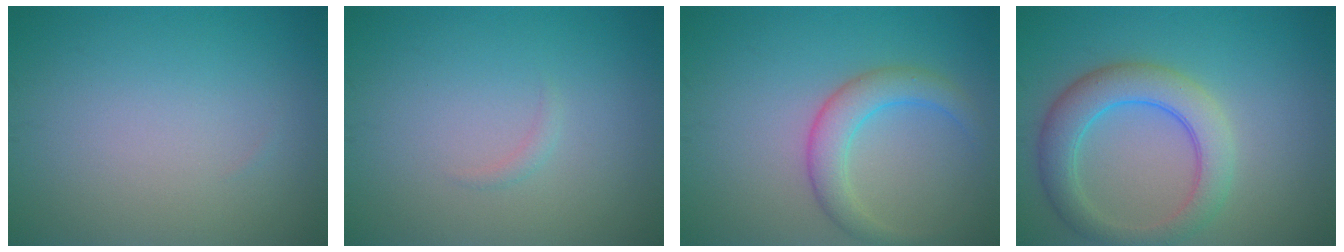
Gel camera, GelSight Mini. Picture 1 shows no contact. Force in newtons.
{"total": 0.6, "press": 0.6, "slide": 0.1}
{"total": 3.5, "press": 3.5, "slide": 0.1}
{"total": 5.2, "press": 5.2, "slide": 0.3}